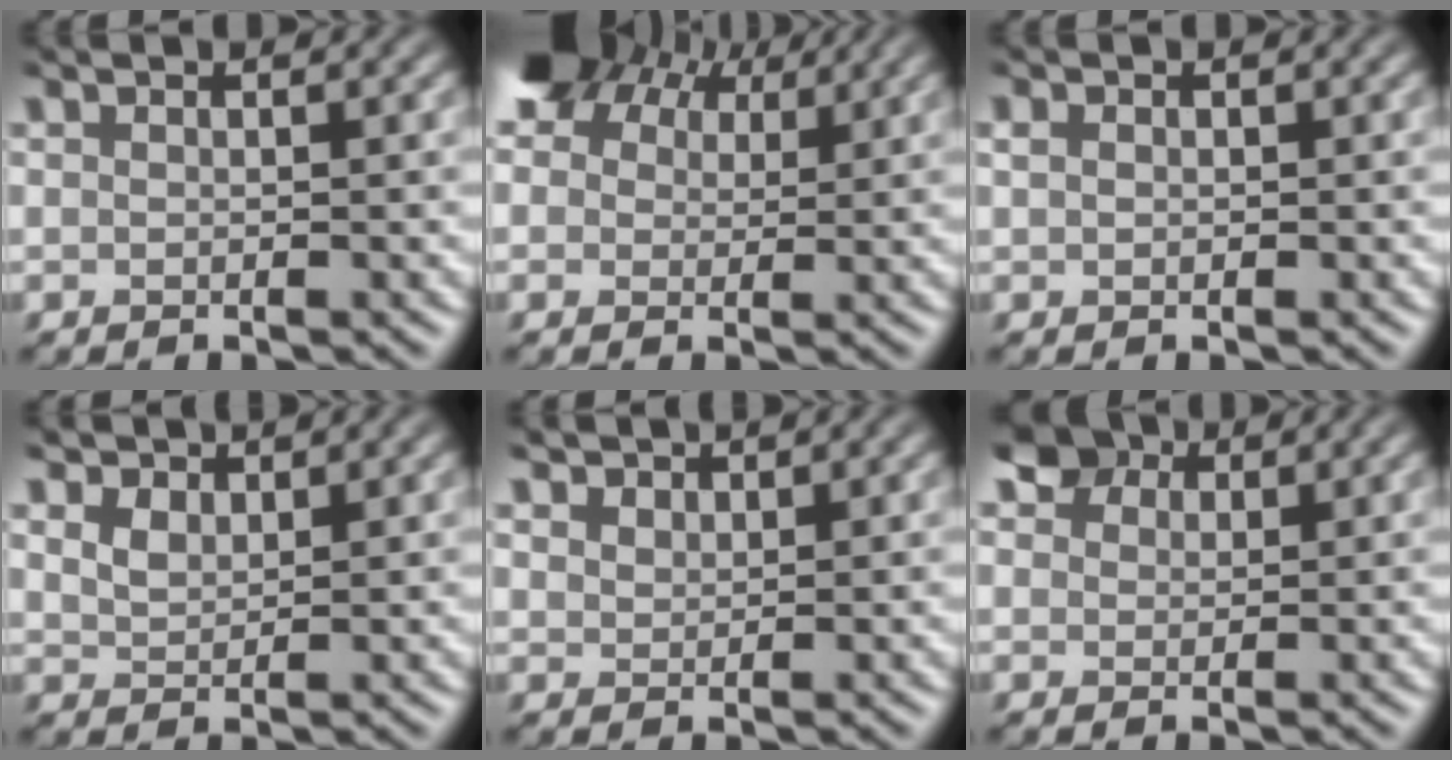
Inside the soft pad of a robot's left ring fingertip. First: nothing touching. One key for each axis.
{"total": 8.2, "fx": 4.8, "fy": 4.9, "fz": 4.4, "tx": -0.099, "ty": 0.014, "tz": 0.072}
{"total": 0.6, "fx": -0.1, "fy": 0.6, "fz": 0.2, "tx": -0.005, "ty": 0.000, "tz": -0.004}
{"total": 2.3, "fx": 1.5, "fy": 1.3, "fz": 1.0, "tx": -0.033, "ty": -0.010, "tz": 0.030}
{"total": 2.1, "fx": 1.7, "fy": 1.1, "fz": 0.6, "tx": -0.023, "ty": -0.011, "tz": 0.037}
{"total": 4.2, "fx": 2.7, "fy": 2.7, "fz": 1.8, "tx": -0.045, "ty": -0.010, "tz": 0.049}